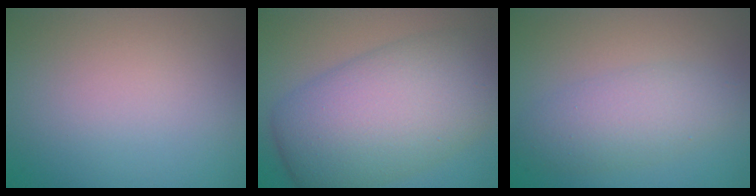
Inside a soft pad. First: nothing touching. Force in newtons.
{"total": 10.8, "press": 10.7, "slide": 0.3}
{"total": 3.8, "press": 3.8, "slide": 0.1}